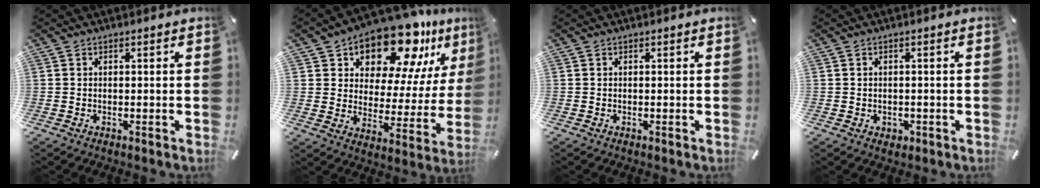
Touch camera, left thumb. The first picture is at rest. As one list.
[{"total": 16.8, "force": [13.4, 7.6, 6.8], "torque": [-0.108, -0.113, 0.228]}, {"total": 0.0}, {"total": 1.3, "force": [-0.4, 1.2, 0.4], "torque": [-0.009, 0.003, -0.009]}]